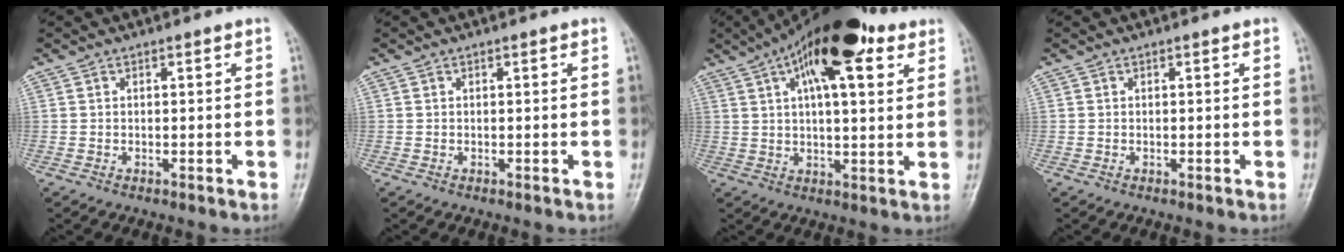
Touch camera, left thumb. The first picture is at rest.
{"total": 0.0}
{"total": 18.6, "force": [8.9, 7.2, 14.7], "torque": [-0.217, 0.003, 0.139]}
{"total": 0.0}